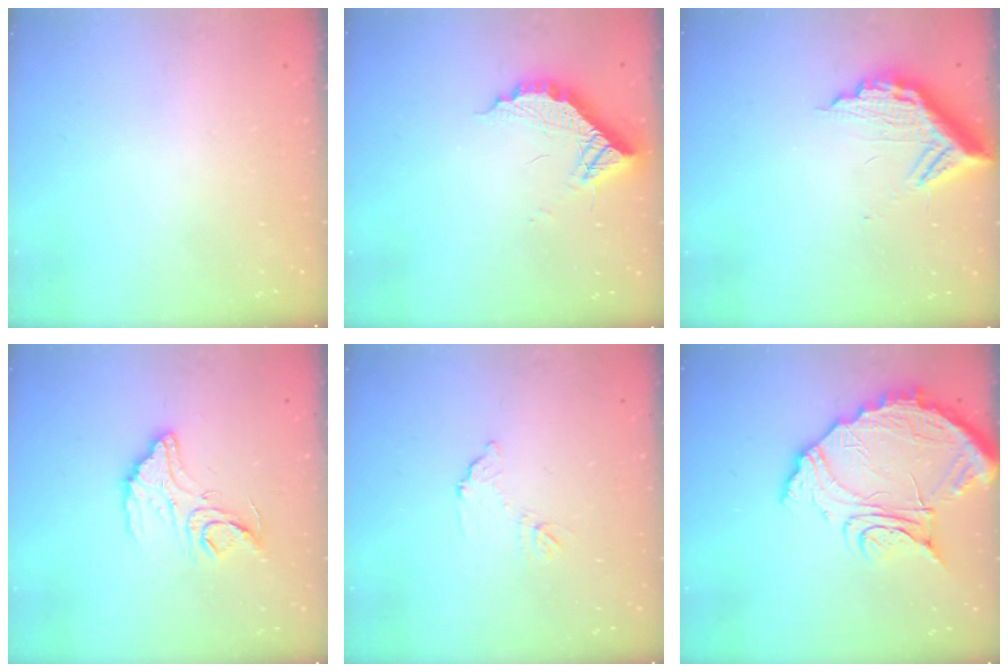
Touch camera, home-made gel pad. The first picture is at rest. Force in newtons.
{"total": 10.6, "press": 10.5, "slide": 0.8}
{"total": 11.4, "press": 11.3, "slide": 1.1}
{"total": 13.5, "press": 13.4, "slide": 1.0}
{"total": 6.4, "press": 6.4, "slide": 0.3}
{"total": 17.6, "press": 17.5, "slide": 1.3}